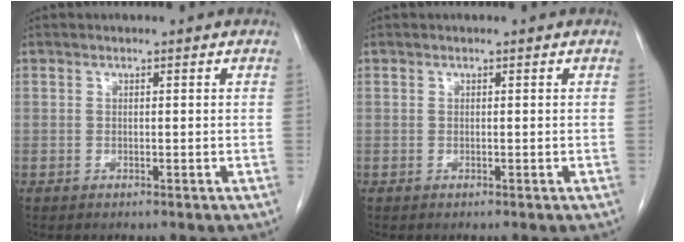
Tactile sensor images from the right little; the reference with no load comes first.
{"total": 0.0}